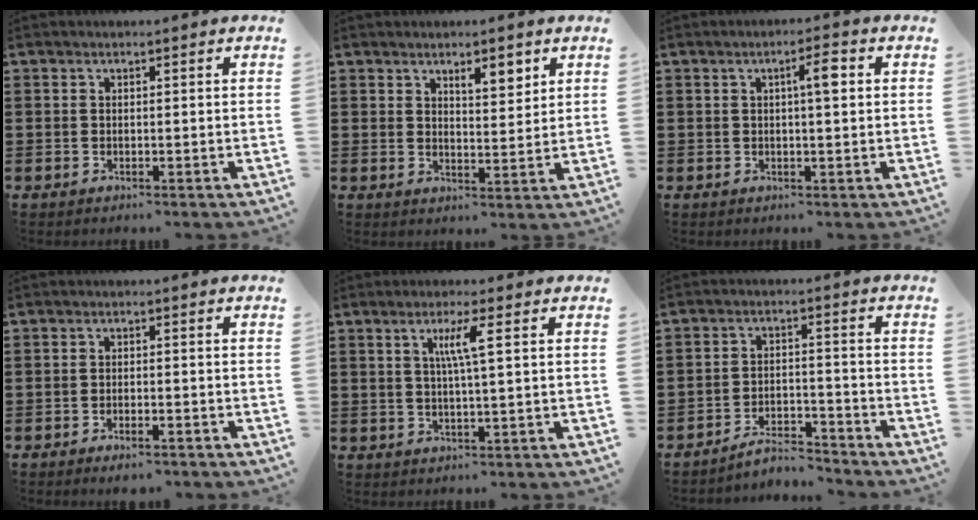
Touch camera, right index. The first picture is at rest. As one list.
[{"total": 4.1, "force": [2.8, 1.4, 2.6], "torque": [-0.032, -0.003, 0.043]}, {"total": 3.2, "force": [0.7, 0.6, 3.0], "torque": [-0.044, 0.001, 0.004]}, {"total": 1.6, "force": [-1.5, 0.1, 0.6], "torque": [-0.014, -0.002, -0.028]}, {"total": 4.2, "force": [1.1, -0.2, 4.1], "torque": [-0.081, -0.001, 0.014]}, {"total": 4.5, "force": [-4.3, 0.4, 1.1], "torque": [-0.021, 0.006, -0.086]}]